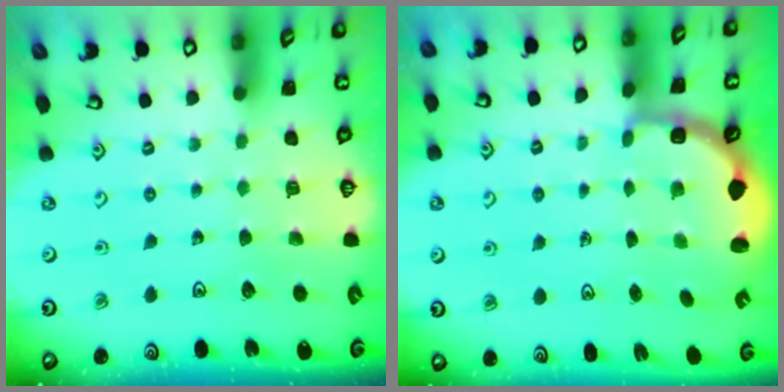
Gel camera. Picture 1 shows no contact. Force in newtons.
{"total": 2.9, "press": 2.0, "slide": 2.1}